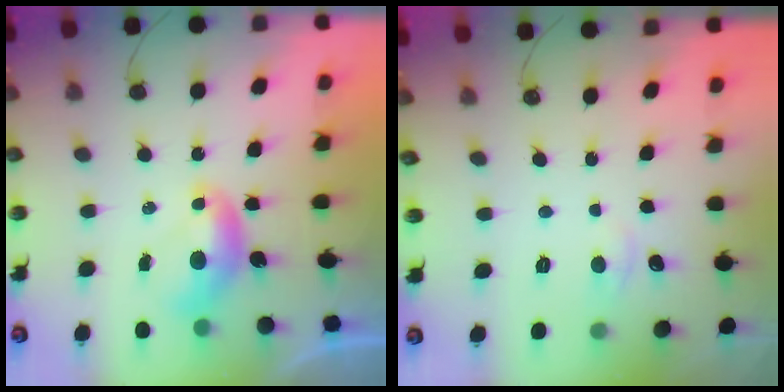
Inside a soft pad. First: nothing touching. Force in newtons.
{"total": 1.4, "press": 1.2, "slide": 0.6}